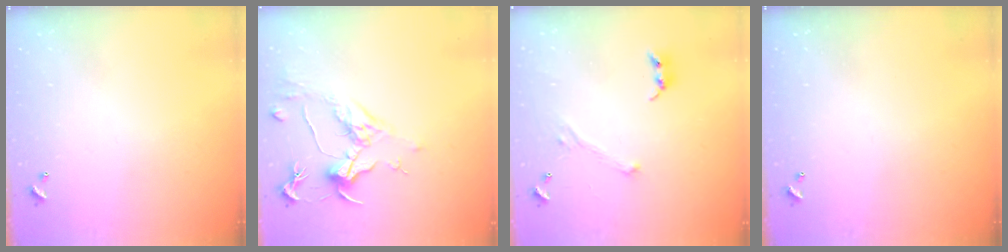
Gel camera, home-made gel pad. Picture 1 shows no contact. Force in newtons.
{"total": 1.5, "press": 1.3, "slide": 0.8}
{"total": 1.8, "press": 1.6, "slide": 0.9}
{"total": 0.0}